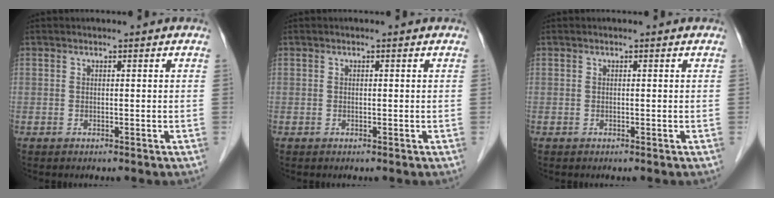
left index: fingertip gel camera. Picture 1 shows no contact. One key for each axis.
{"total": 0.0}
{"total": 0.0}